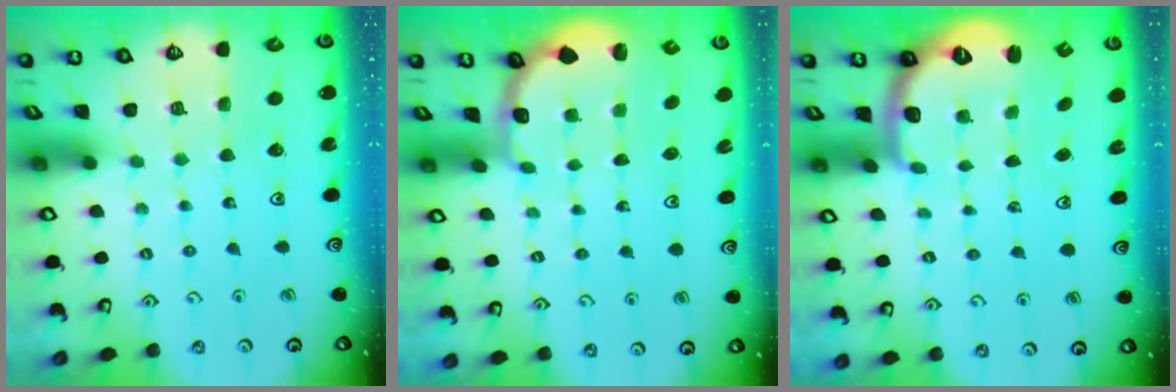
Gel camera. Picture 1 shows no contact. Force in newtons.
{"total": 1.8, "press": 1.6, "slide": 0.7}
{"total": 2.5, "press": 2.0, "slide": 1.6}